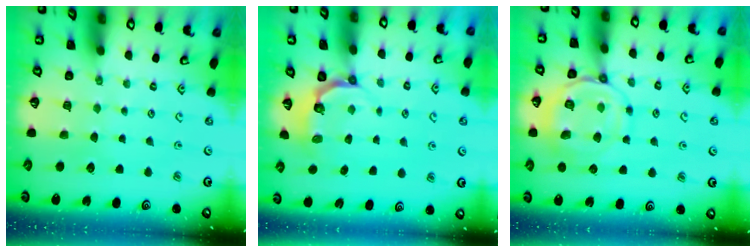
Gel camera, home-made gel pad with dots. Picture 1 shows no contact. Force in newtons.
{"total": 5.1, "press": 4.0, "slide": 3.1}
{"total": 11.1, "press": 11.1, "slide": 1.1}